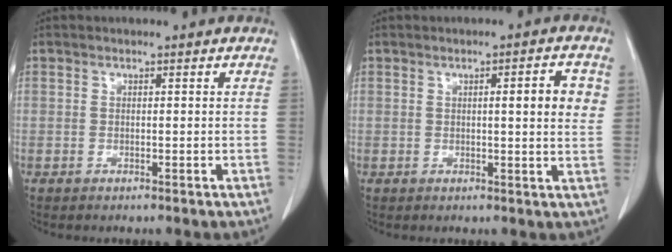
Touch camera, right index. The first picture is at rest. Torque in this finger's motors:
{"motor_torque": [0.02, 0.24, 0.08, 0.01]}